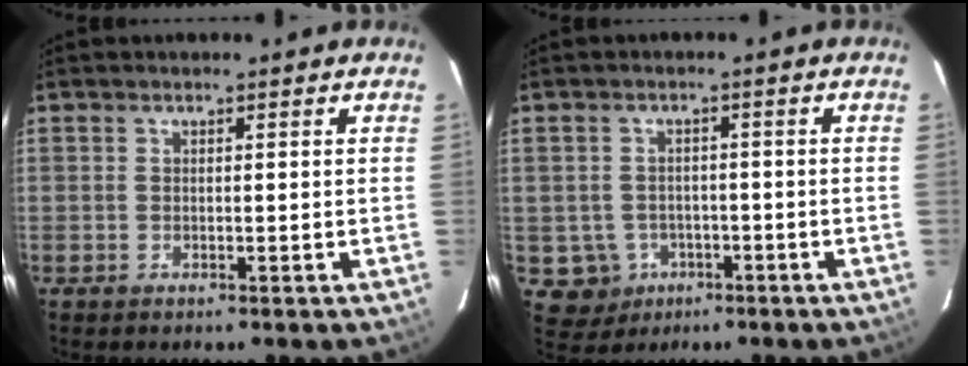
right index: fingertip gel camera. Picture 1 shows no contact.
{"total": 5.8, "force": [-2.2, 5.4, 0.8], "torque": [-0.030, 0.015, -0.021]}